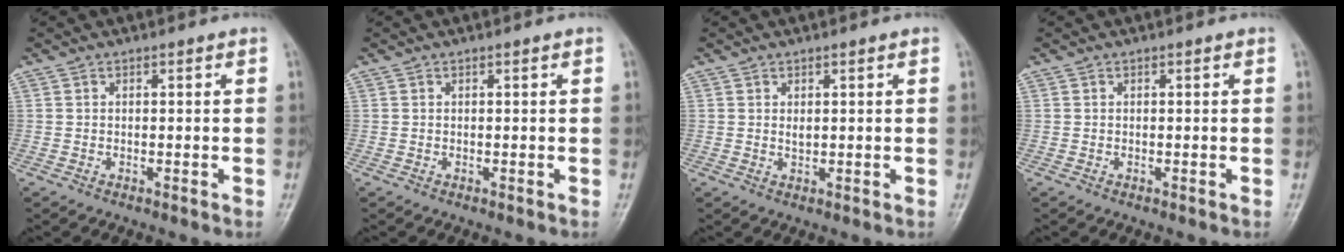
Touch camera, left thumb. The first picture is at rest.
{"total": 0.0}
{"total": 1.3, "force": [0.5, 0.6, 1.0], "torque": [-0.016, -0.003, 0.011]}
{"total": 0.0}